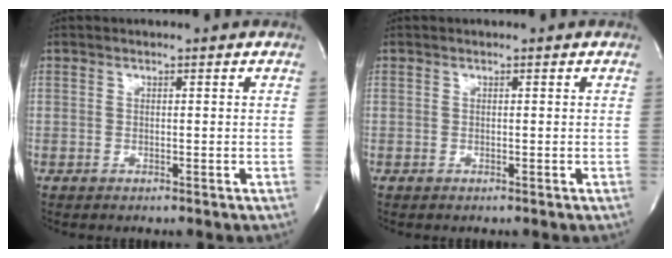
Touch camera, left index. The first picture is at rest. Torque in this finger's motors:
{"motor_torque": [-0.01, 0.01, -0.01, 0.00]}